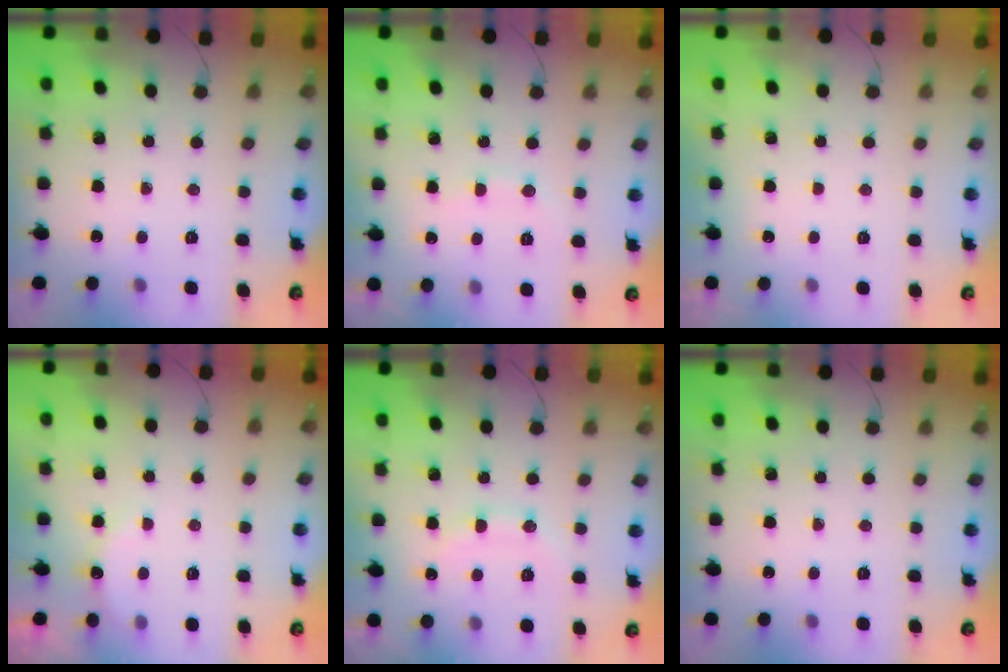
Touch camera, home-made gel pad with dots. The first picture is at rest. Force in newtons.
{"total": 7.0, "press": 6.9, "slide": 1.4}
{"total": 3.0, "press": 3.0, "slide": 0.1}
{"total": 7.2, "press": 7.1, "slide": 1.1}
{"total": 10.2, "press": 10.2, "slide": 0.9}
{"total": 0.0}